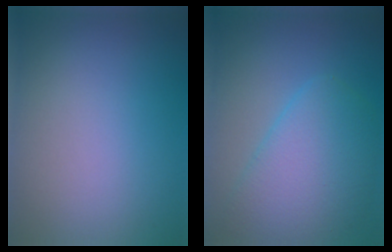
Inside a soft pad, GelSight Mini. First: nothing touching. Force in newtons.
{"total": 6.1, "press": 6.1, "slide": 0.1}